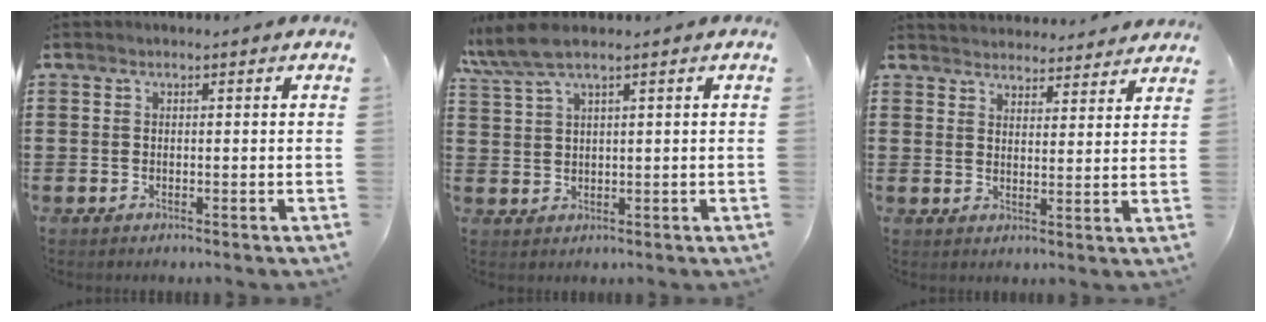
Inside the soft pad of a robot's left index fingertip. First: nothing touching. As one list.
[{"total": 4.7, "force": [3.3, 0.4, 3.3], "torque": [-0.082, -0.005, 0.056]}, {"total": 3.6, "force": [3.6, 0.2, -0.3], "torque": [0.001, -0.021, 0.063]}]